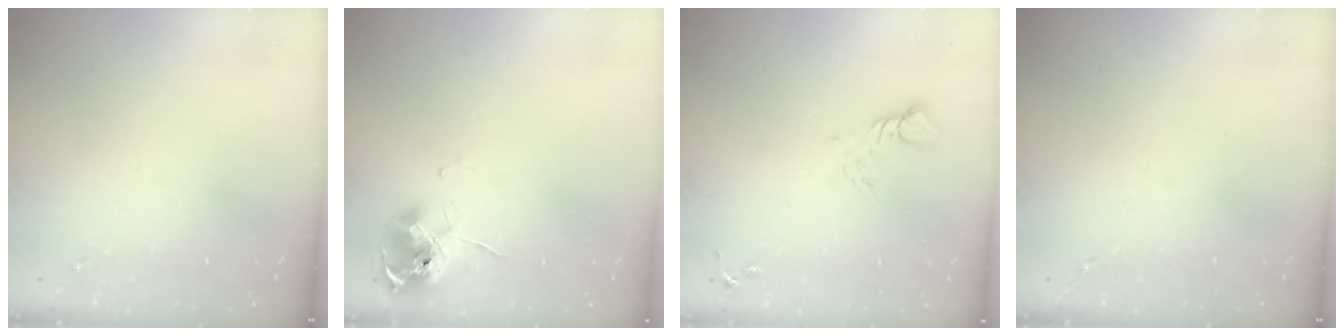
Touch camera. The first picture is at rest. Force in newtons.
{"total": 11.7, "press": 11.7, "slide": 0.7}
{"total": 4.1, "press": 4.1, "slide": 0.2}
{"total": 0.0}